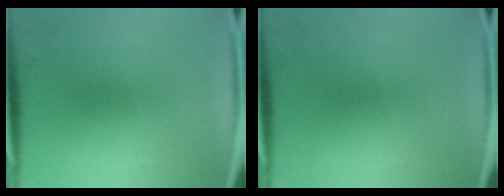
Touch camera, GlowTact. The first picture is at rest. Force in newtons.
{"total": 0.0}